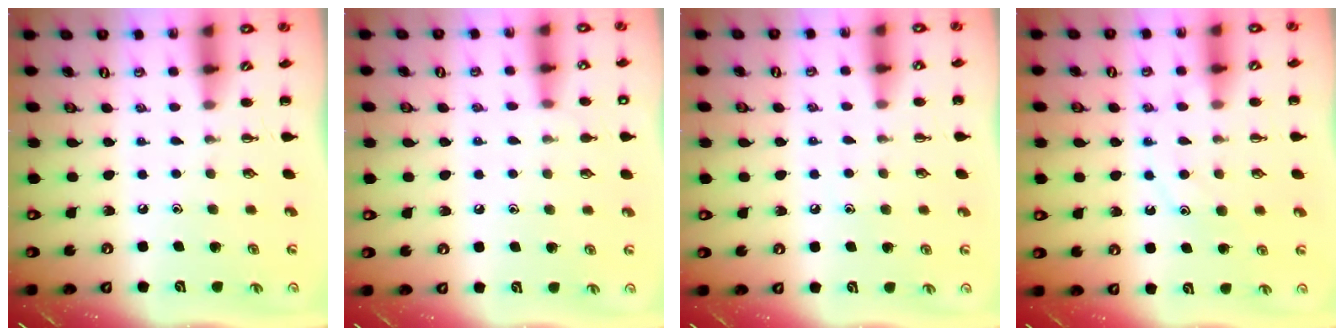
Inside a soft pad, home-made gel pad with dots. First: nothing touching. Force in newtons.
{"total": 7.3, "press": 7.0, "slide": 2.0}
{"total": 4.3, "press": 4.1, "slide": 1.4}
{"total": 10.8, "press": 10.8, "slide": 0.7}